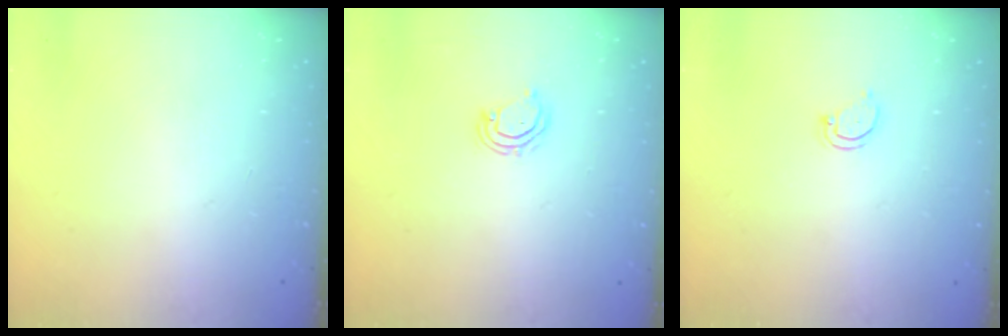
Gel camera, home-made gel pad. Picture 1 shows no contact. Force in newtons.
{"total": 4.6, "press": 4.6, "slide": 0.3}
{"total": 2.8, "press": 2.8, "slide": 0.2}